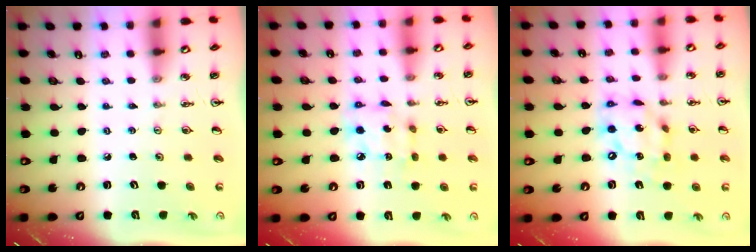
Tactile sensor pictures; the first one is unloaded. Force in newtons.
{"total": 7.8, "press": 7.8, "slide": 0.5}
{"total": 14.2, "press": 14.1, "slide": 1.4}